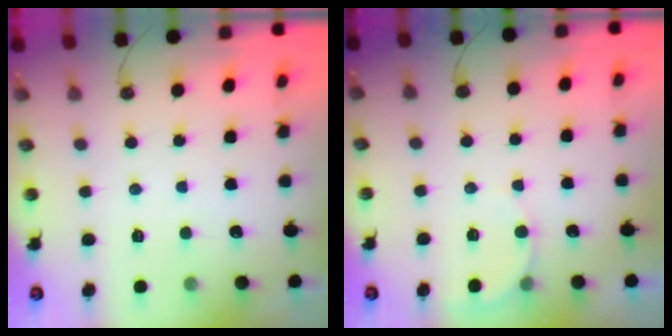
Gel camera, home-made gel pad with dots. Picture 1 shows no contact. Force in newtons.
{"total": 4.9, "press": 4.8, "slide": 0.4}